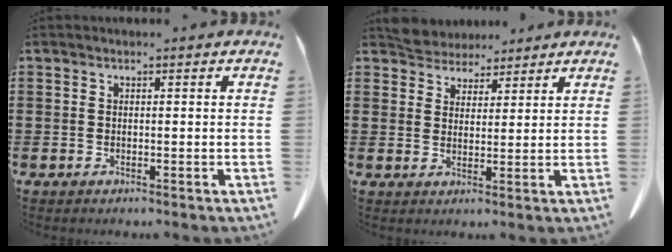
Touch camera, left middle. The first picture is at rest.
{"total": 4.4, "force": [4.2, 1.4, 0.0], "torque": [-0.016, -0.009, 0.081]}